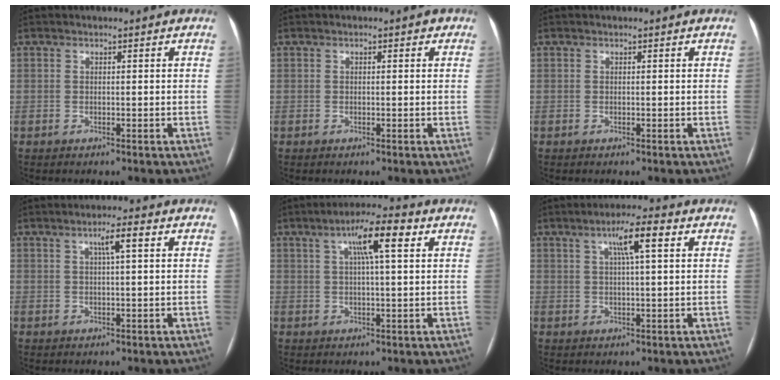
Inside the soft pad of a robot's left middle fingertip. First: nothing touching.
{"total": 1.0, "force": [0.4, 0.6, 0.7], "torque": [-0.007, 0.006, 0.003]}
{"total": 0.0}
{"total": 3.3, "force": [1.2, 0.1, 3.1], "torque": [-0.053, 0.007, 0.020]}
{"total": 7.8, "force": [2.9, 0.9, 7.2], "torque": [-0.126, 0.018, 0.044]}
{"total": 6.0, "force": [2.3, 0.4, 5.5], "torque": [-0.096, 0.011, 0.037]}